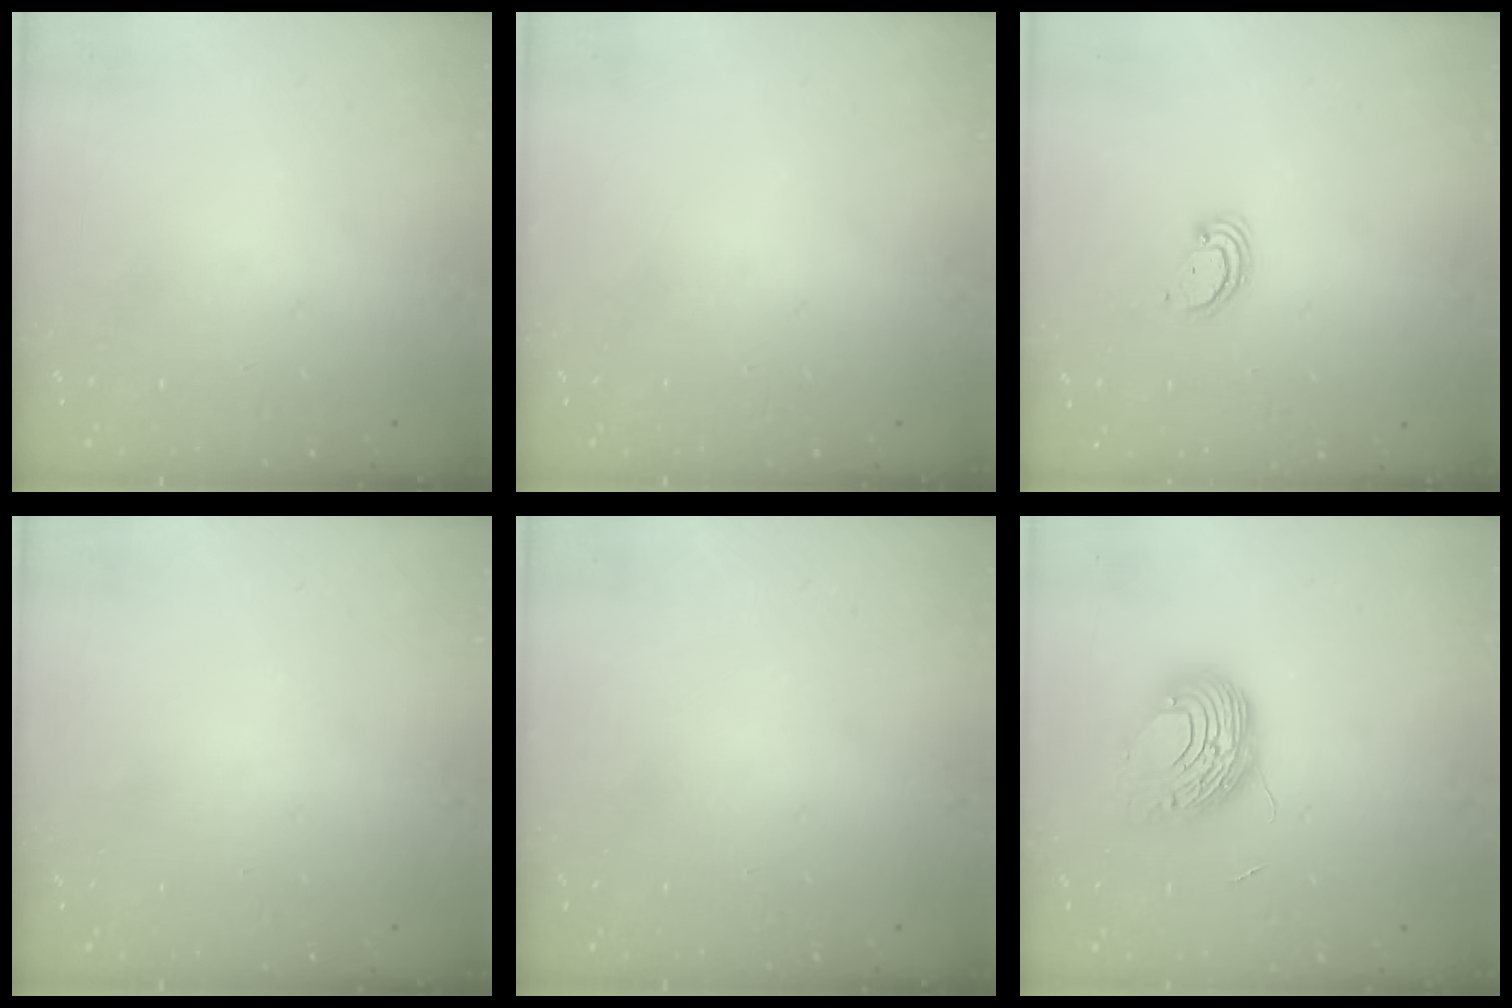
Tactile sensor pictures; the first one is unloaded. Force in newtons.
{"total": 0.0}
{"total": 2.3, "press": 2.3, "slide": 0.2}
{"total": 0.0}
{"total": 0.0}
{"total": 9.0, "press": 9.0, "slide": 0.9}